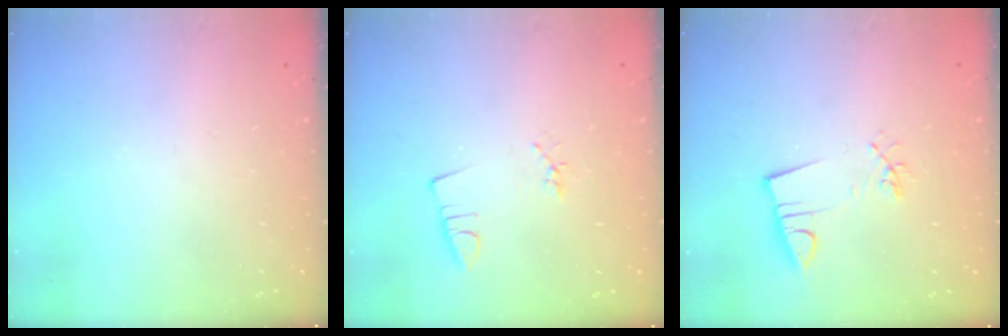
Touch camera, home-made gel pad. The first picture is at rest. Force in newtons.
{"total": 1.9, "press": 1.3, "slide": 1.3}
{"total": 2.9, "press": 1.3, "slide": 2.6}